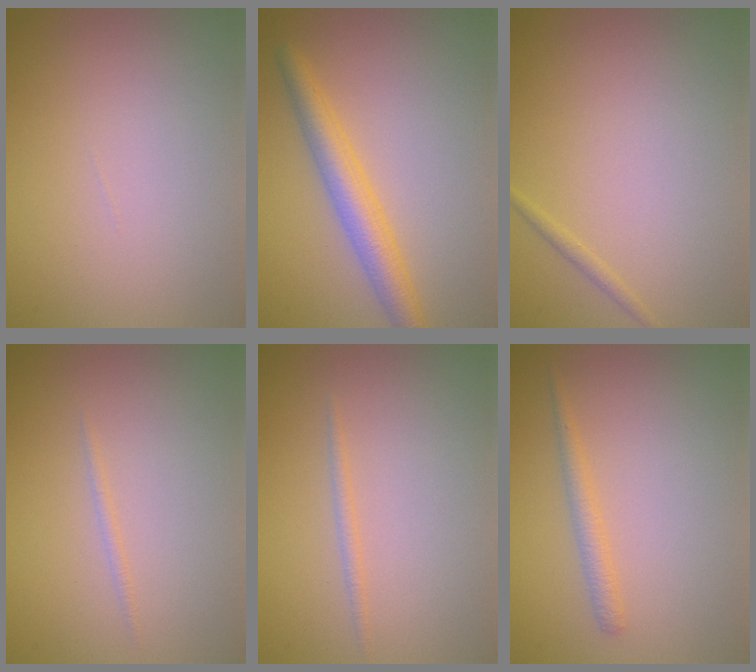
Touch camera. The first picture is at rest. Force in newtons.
{"total": 3.7, "press": 3.7, "slide": 0.1}
{"total": 0.6, "press": 0.6, "slide": 0.0}
{"total": 0.5, "press": 0.5, "slide": 0.1}
{"total": 0.8, "press": 0.8, "slide": 0.0}
{"total": 1.5, "press": 1.5, "slide": 0.0}